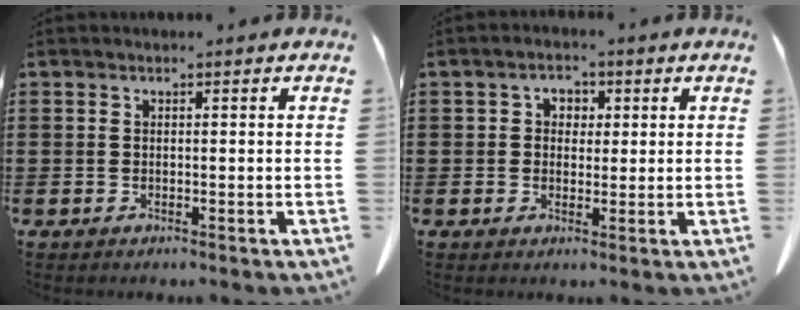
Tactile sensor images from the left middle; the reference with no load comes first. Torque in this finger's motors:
{"motor_torque": [0.46, 0.53, 0.06, 0.04]}